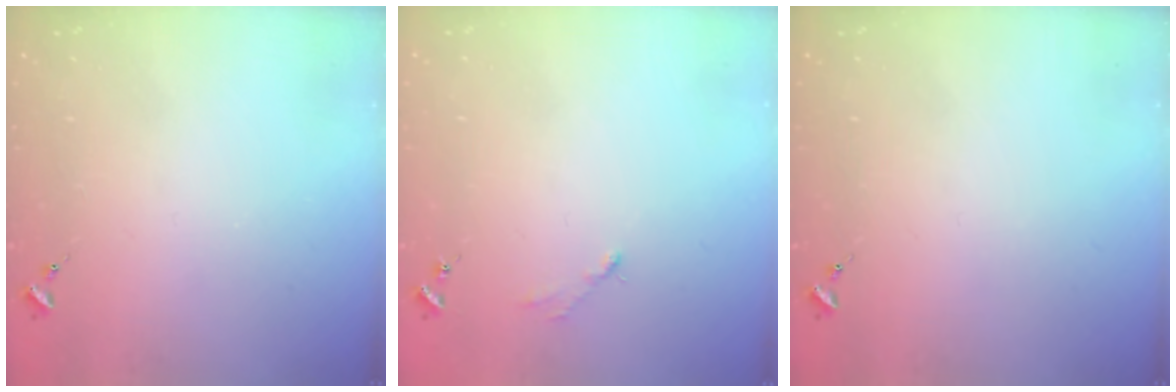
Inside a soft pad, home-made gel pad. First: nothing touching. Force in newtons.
{"total": 2.9, "press": 2.9, "slide": 0.4}
{"total": 0.0}